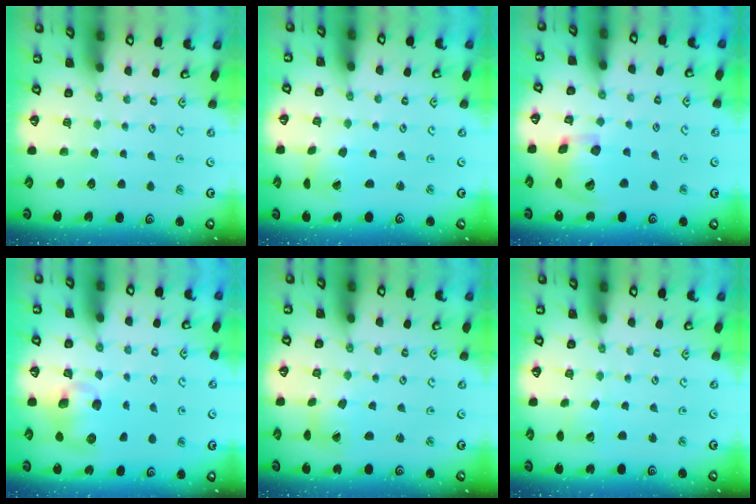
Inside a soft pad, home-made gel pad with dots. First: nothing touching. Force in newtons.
{"total": 1.0, "press": 1.0, "slide": 0.1}
{"total": 16.4, "press": 16.3, "slide": 2.4}
{"total": 7.7, "press": 7.6, "slide": 1.4}
{"total": 2.0, "press": 2.0, "slide": 0.3}
{"total": 2.9, "press": 2.9, "slide": 0.2}